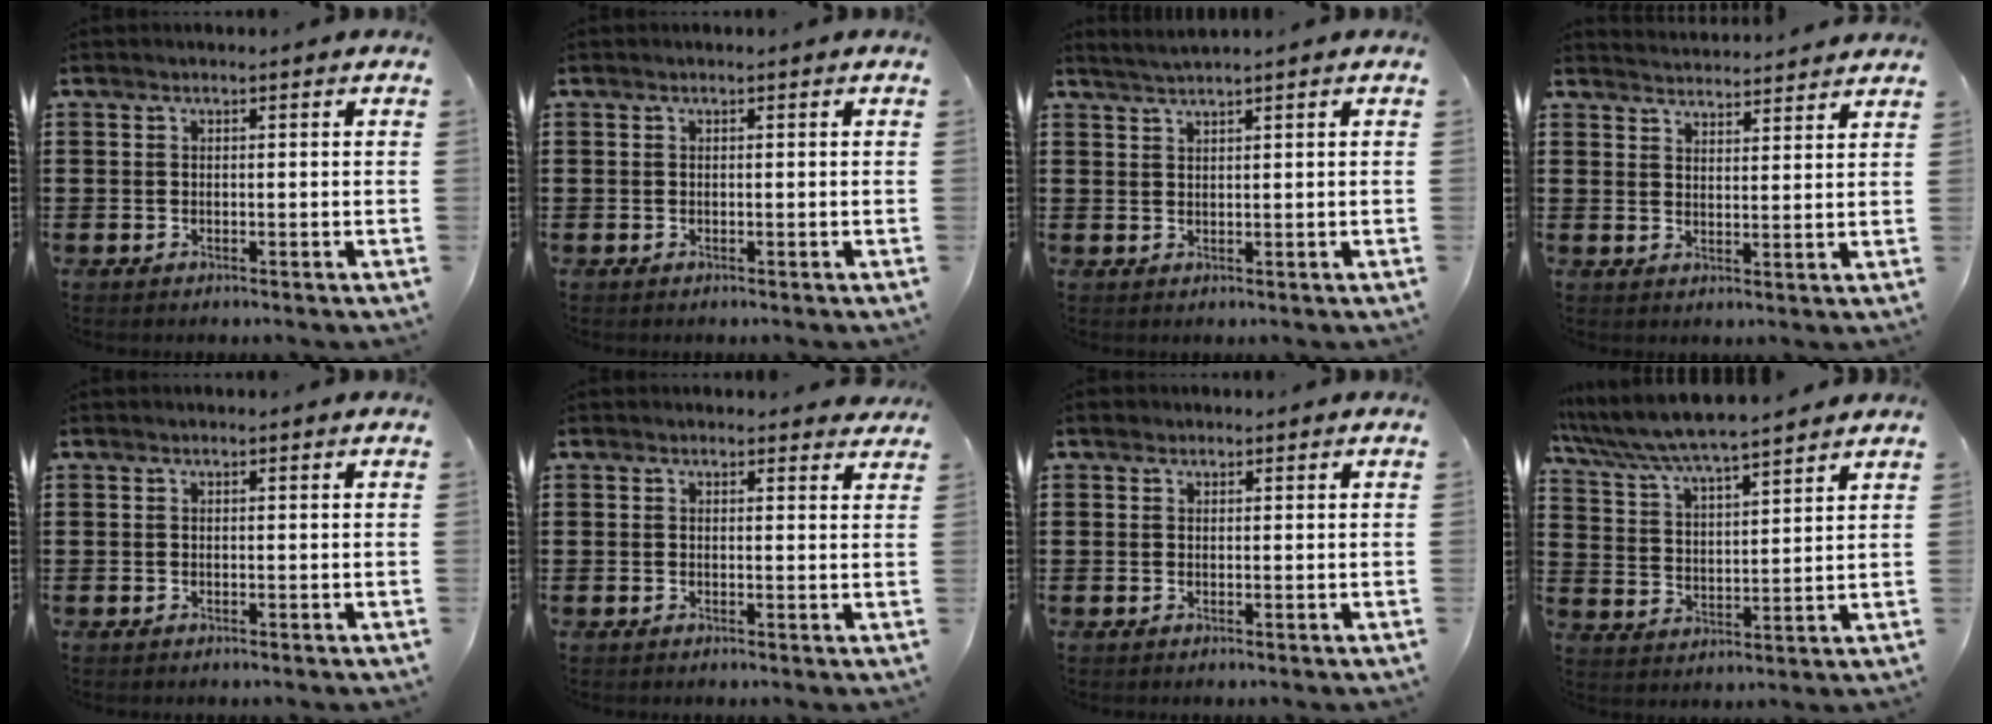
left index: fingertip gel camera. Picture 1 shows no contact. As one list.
[{"total": 0.0}, {"total": 1.6, "force": [1.4, -0.4, 0.6], "torque": [-0.011, 0.000, 0.028]}, {"total": 3.3, "force": [3.3, -0.3, -0.3], "torque": [-0.004, -0.019, 0.060]}, {"total": 0.0}, {"total": 1.3, "force": [1.1, 0.6, 0.2], "torque": [0.000, 0.002, 0.020]}, {"total": 0.9, "force": [0.7, 0.6, 0.2], "torque": [-0.006, 0.005, 0.013]}, {"total": 5.7, "force": [5.5, 0.0, 1.8], "torque": [-0.060, -0.036, 0.091]}]